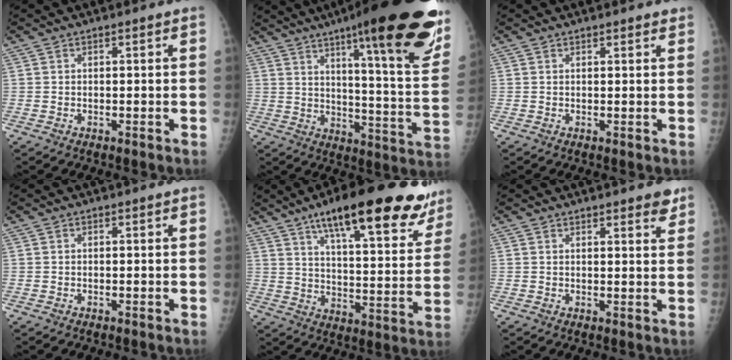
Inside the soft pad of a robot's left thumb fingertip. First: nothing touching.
{"total": 29.9, "force": [17.8, 4.9, 23.5], "torque": [-0.264, -0.061, 0.248]}
{"total": 1.8, "force": [1.6, 0.5, 0.8], "torque": [-0.003, -0.001, 0.019]}
{"total": 0.0}
{"total": 25.4, "force": [17.0, 6.8, 17.6], "torque": [-0.219, -0.048, 0.243]}
{"total": 4.2, "force": [3.3, 1.1, 2.5], "torque": [-0.014, -0.013, 0.040]}